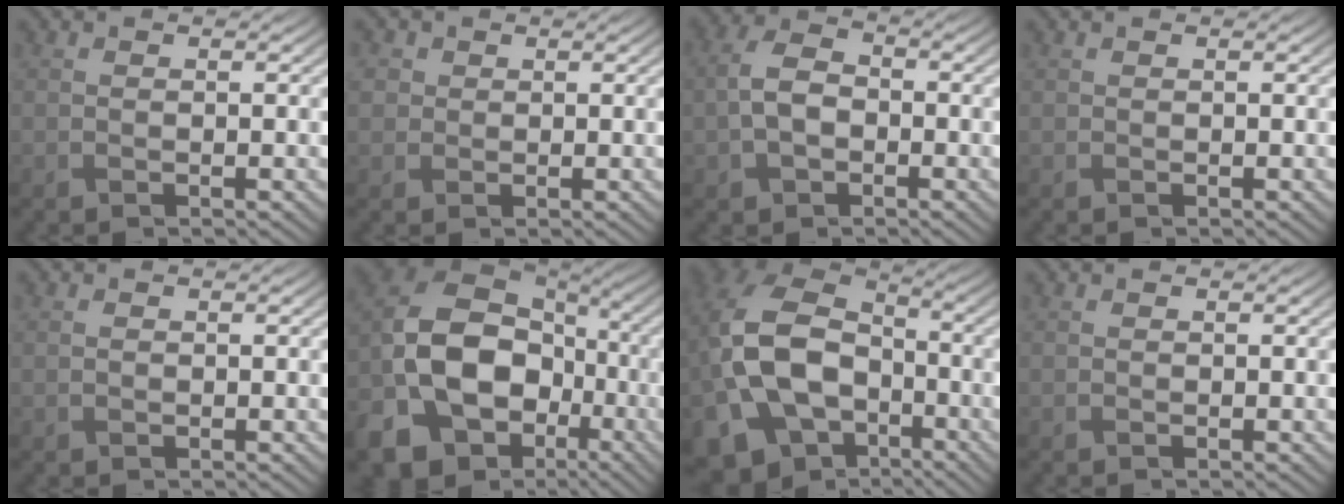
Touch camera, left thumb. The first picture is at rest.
{"total": 2.0, "force": [0.4, 1.9, 0.5], "torque": [-0.015, -0.001, 0.006]}
{"total": 5.7, "force": [-1.3, 3.9, 4.0], "torque": [-0.097, 0.002, -0.029]}
{"total": 0.0}
{"total": 0.7, "force": [-0.1, 0.5, 0.5], "torque": [-0.013, -0.002, -0.002]}
{"total": 19.5, "force": [-6.5, 14.7, 11.0], "torque": [-0.261, -0.022, -0.115]}
{"total": 19.3, "force": [-5.3, 13.8, 12.4], "torque": [-0.290, -0.027, -0.078]}
{"total": 0.0}